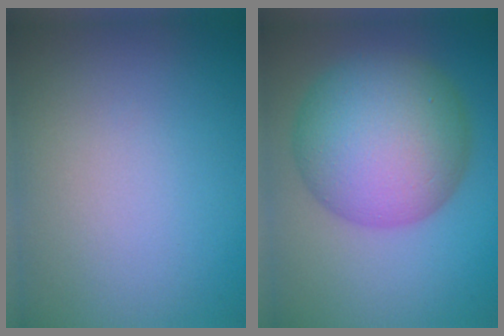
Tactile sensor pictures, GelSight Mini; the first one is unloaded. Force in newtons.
{"total": 11.5, "press": 11.5, "slide": 0.2}